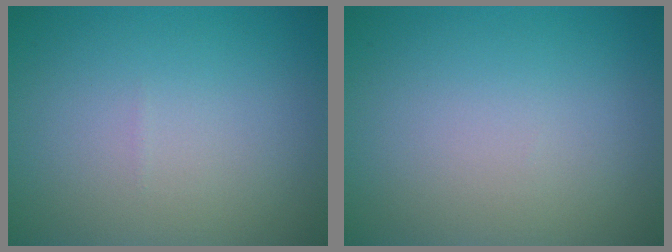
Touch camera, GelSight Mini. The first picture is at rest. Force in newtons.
{"total": 0.0}